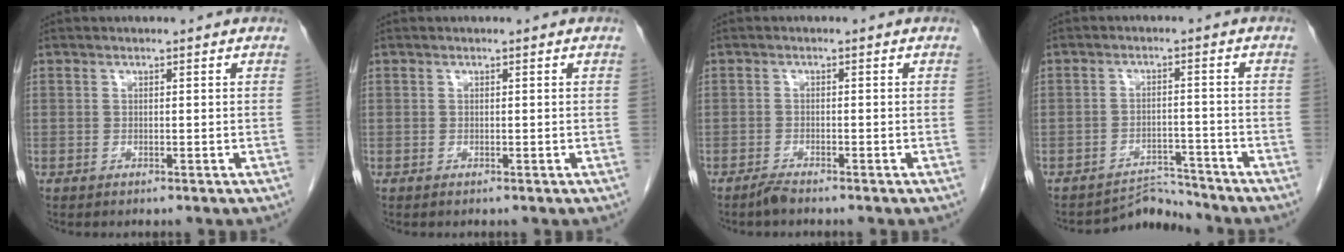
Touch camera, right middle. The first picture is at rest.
{"total": 0.0}
{"total": 1.4, "force": [-1.3, 0.0, 0.6], "torque": [-0.016, -0.003, -0.025]}
{"total": 4.2, "force": [-3.8, -0.1, -1.6], "torque": [0.030, 0.008, -0.057]}